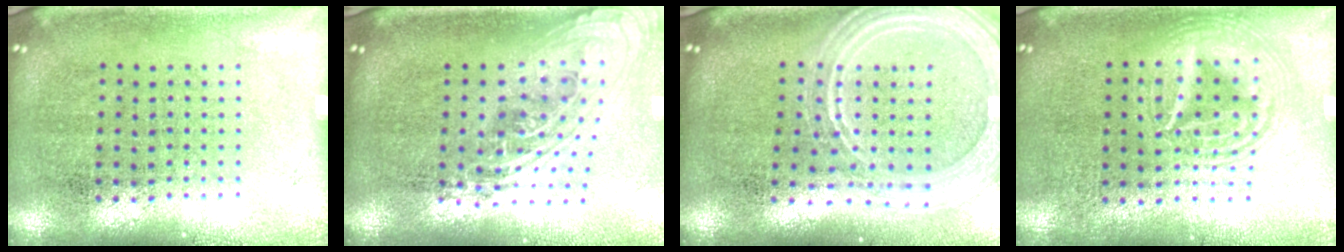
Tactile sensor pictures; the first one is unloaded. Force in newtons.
{"total": 2.2, "press": 1.7, "slide": 1.5}
{"total": 2.4, "press": 2.0, "slide": 1.3}
{"total": 2.6, "press": 2.6, "slide": 0.3}